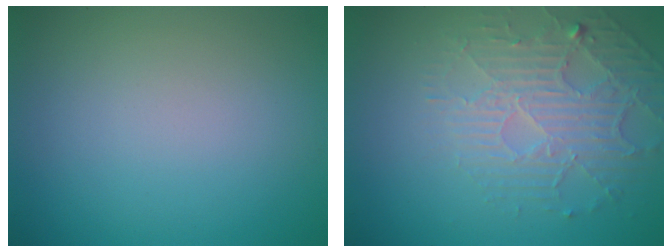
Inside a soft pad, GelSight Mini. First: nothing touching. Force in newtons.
{"total": 4.5, "press": 3.3, "slide": 3.1}